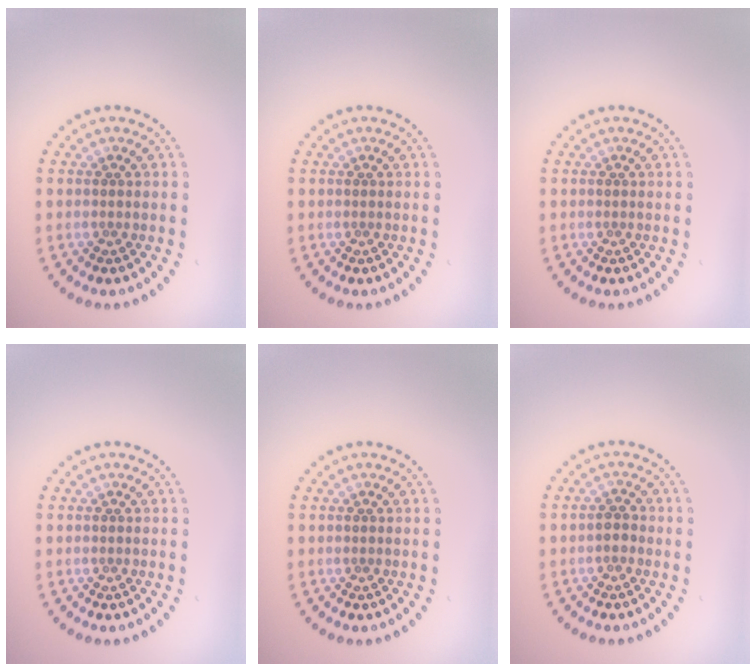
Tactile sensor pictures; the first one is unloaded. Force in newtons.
{"total": 0.0}
{"total": 0.0}
{"total": 0.0}
{"total": 0.0}
{"total": 1.0, "press": 0.9, "slide": 0.2}